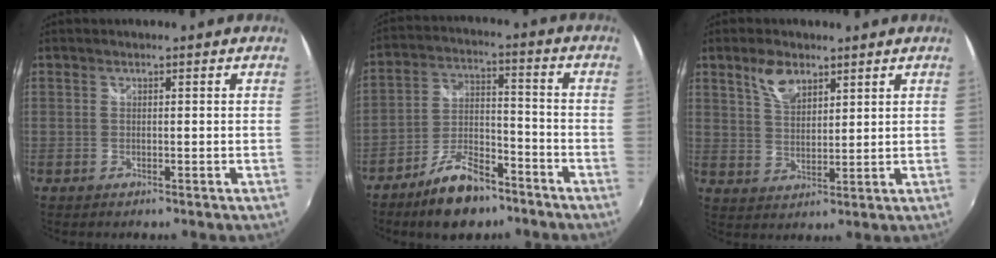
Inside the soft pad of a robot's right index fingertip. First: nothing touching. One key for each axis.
{"total": 11.4, "fx": -8.2, "fy": 4.7, "fz": 6.2, "tx": -0.126, "ty": 0.013, "tz": -0.140}
{"total": 6.1, "fx": 3.9, "fy": 3.1, "fz": 3.6, "tx": -0.063, "ty": 0.007, "tz": 0.074}